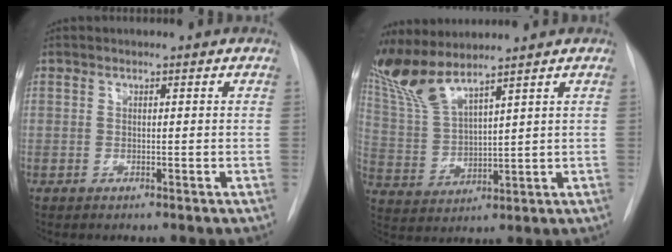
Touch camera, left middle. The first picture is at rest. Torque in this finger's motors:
{"motor_torque": [0.71, -0.47, 0.15, 0.12]}